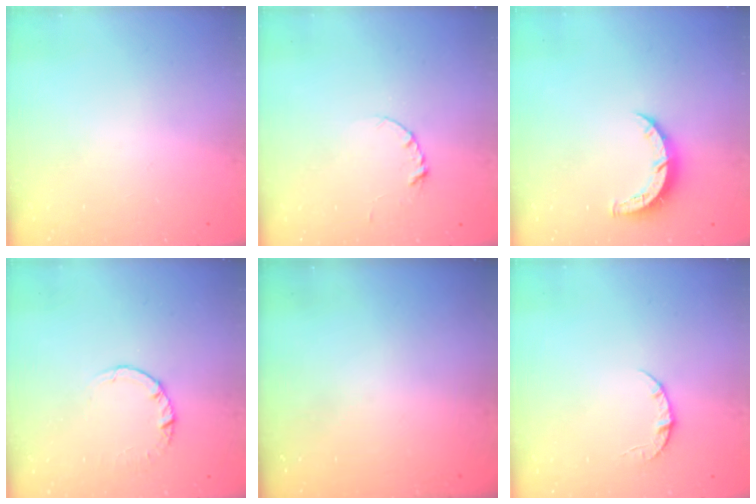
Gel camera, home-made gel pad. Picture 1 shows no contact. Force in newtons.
{"total": 3.5, "press": 3.5, "slide": 0.4}
{"total": 5.5, "press": 5.5, "slide": 0.5}
{"total": 2.5, "press": 2.5, "slide": 0.2}
{"total": 0.0}
{"total": 3.5, "press": 3.5, "slide": 0.4}